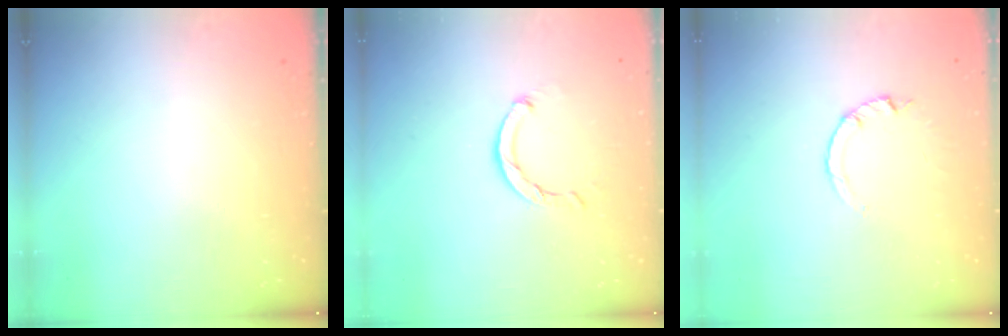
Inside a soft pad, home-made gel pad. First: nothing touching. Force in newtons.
{"total": 3.7, "press": 3.6, "slide": 0.6}
{"total": 0.9, "press": 0.8, "slide": 0.2}